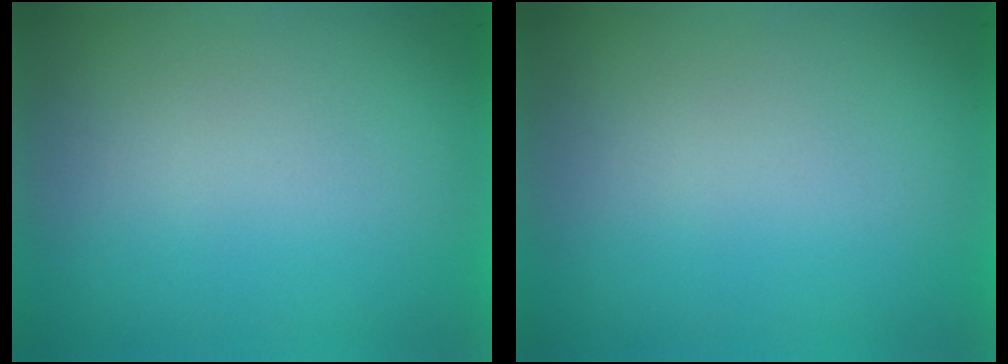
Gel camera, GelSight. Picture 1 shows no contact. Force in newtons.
{"total": 10.6}